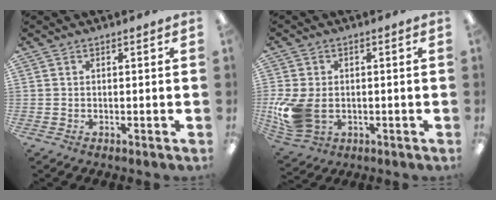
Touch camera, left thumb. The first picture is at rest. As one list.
[{"total": 11.4, "force": [-1.9, 8.2, 7.7], "torque": [-0.173, -0.004, -0.030]}]